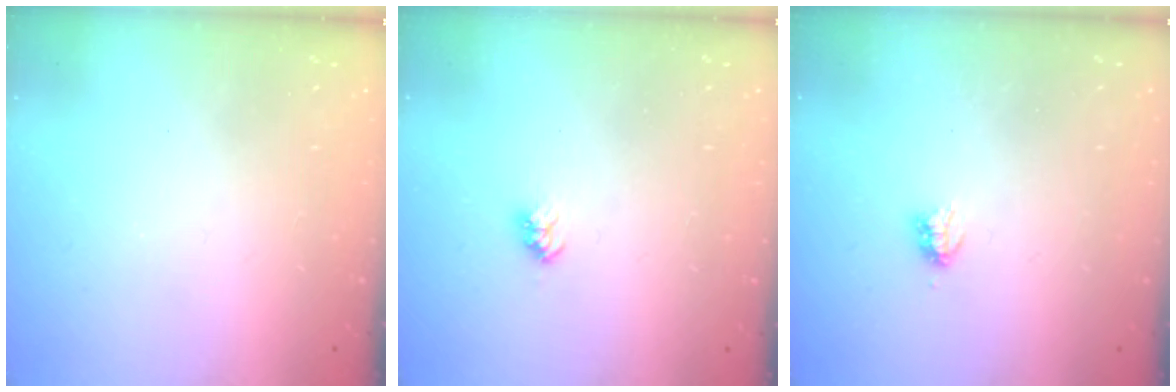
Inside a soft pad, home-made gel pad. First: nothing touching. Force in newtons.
{"total": 3.0, "press": 3.0, "slide": 0.3}
{"total": 2.9, "press": 2.9, "slide": 0.5}